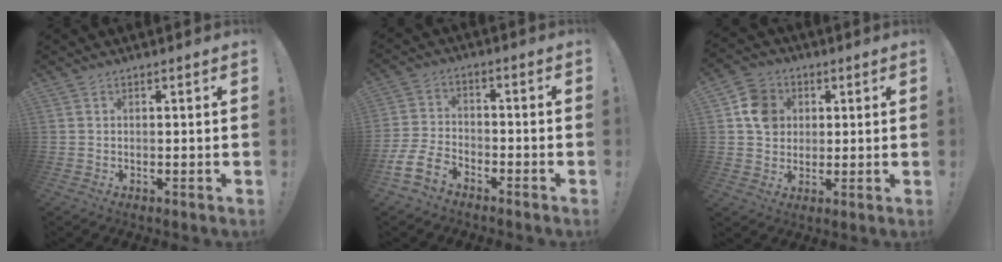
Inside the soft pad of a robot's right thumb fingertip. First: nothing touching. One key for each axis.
{"total": 9.9, "fx": -6.6, "fy": 5.6, "fz": 4.8, "tx": -0.104, "ty": 0.030, "tz": -0.121}
{"total": 9.9, "fx": 2.3, "fy": 8.8, "fz": 3.8, "tx": -0.046, "ty": 0.003, "tz": 0.049}